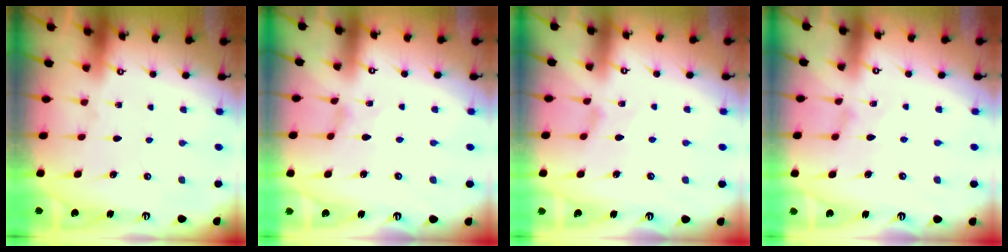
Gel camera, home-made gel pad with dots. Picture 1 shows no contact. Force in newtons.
{"total": 0.0}
{"total": 0.0}
{"total": 0.0}